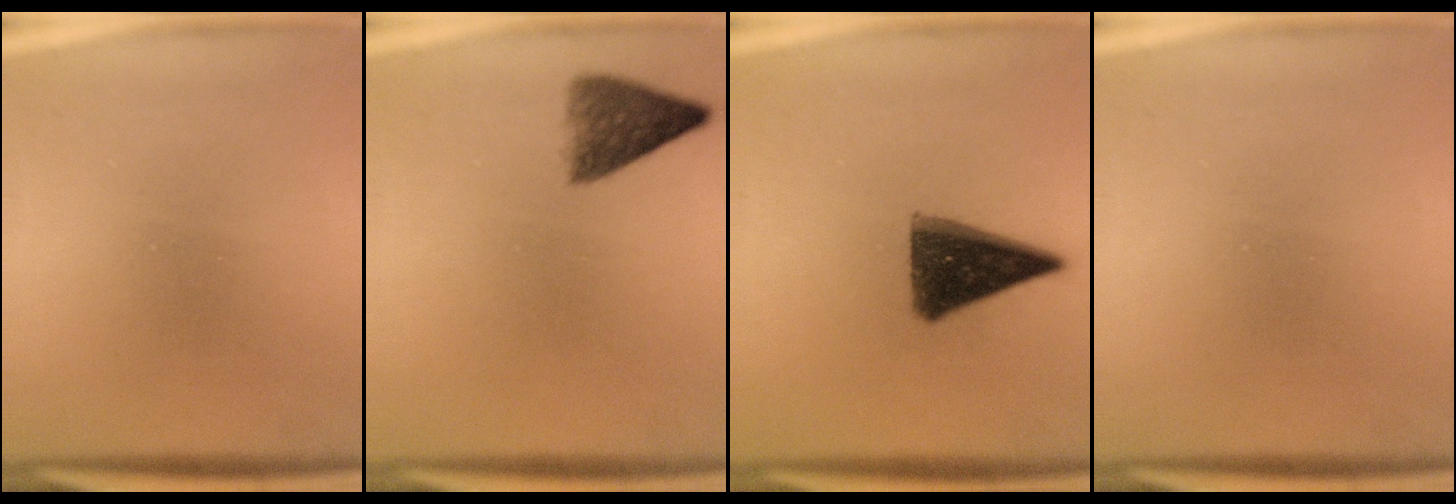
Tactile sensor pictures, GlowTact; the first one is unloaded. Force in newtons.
{"total": 5.2}
{"total": 11.5}
{"total": 0.0}